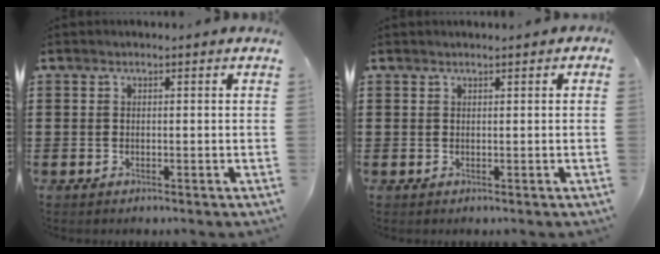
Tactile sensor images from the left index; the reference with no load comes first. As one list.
[{"total": 0.7, "force": [0.5, 0.4, 0.0], "torque": [-0.003, 0.001, 0.011]}]